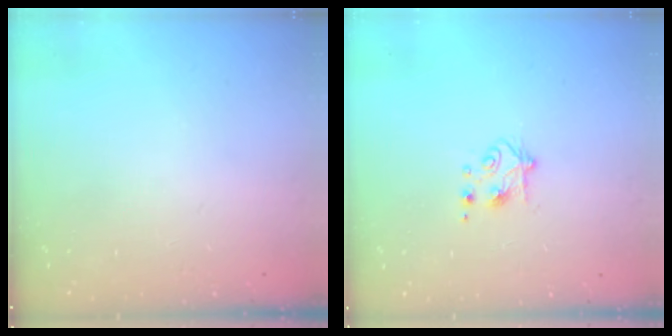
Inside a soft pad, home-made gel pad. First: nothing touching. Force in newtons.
{"total": 4.9, "press": 4.9, "slide": 0.7}